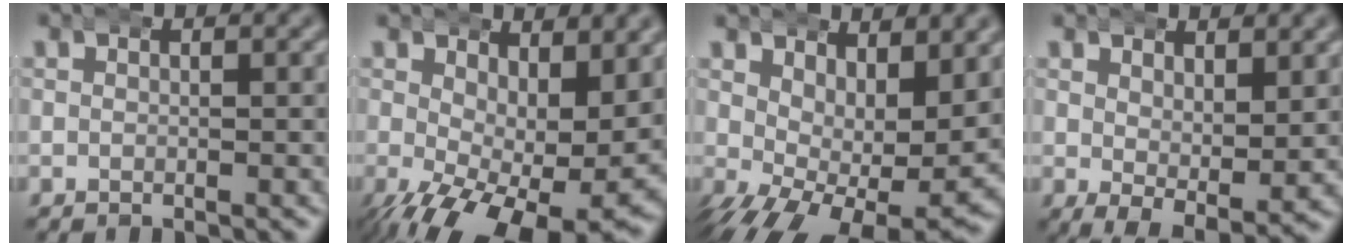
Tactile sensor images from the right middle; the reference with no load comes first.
{"total": 8.9, "force": [-2.9, 4.1, 7.4], "torque": [-0.117, -0.054, -0.021]}
{"total": 7.7, "force": [-0.9, 3.7, 6.6], "torque": [-0.109, -0.046, 0.006]}
{"total": 4.3, "force": [-0.8, 2.2, 3.5], "torque": [-0.061, -0.035, 0.006]}